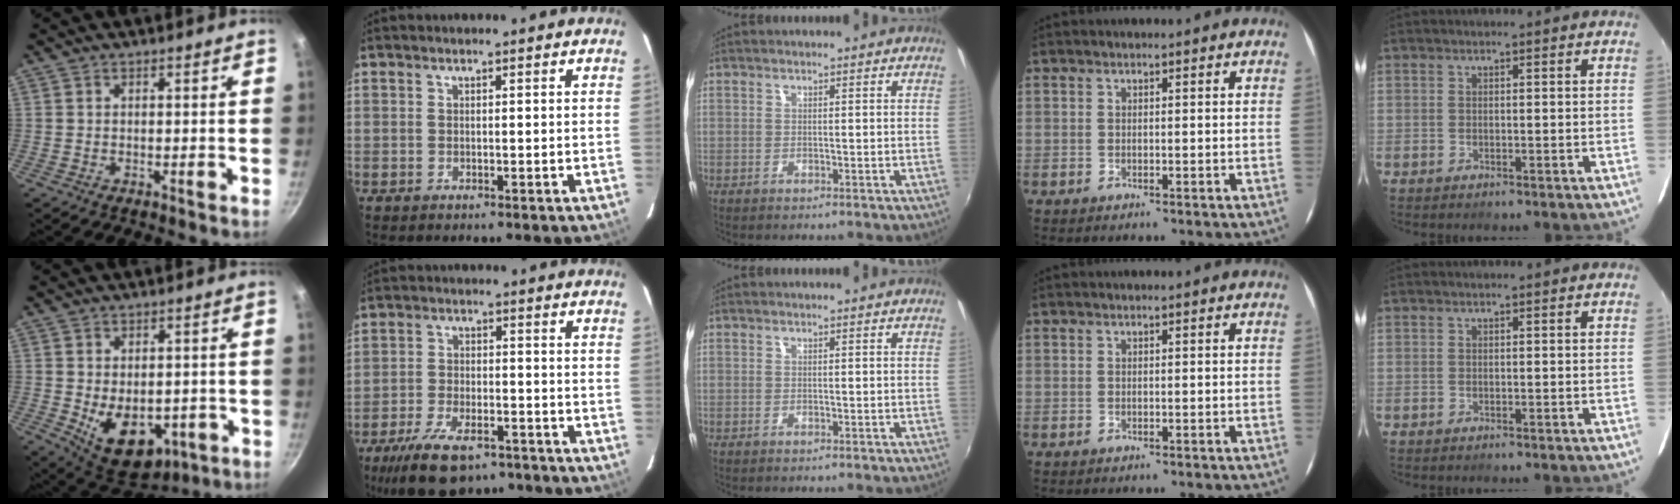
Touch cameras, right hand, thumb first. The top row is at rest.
{"thumb": {"total": 13.2, "force": [-3.2, 8.5, 9.6], "torque": [-0.104, -0.011, -0.023]}, "index": {"total": 14.1, "force": [-9.8, 6.4, 7.9], "torque": [-0.175, -0.017, -0.162]}}